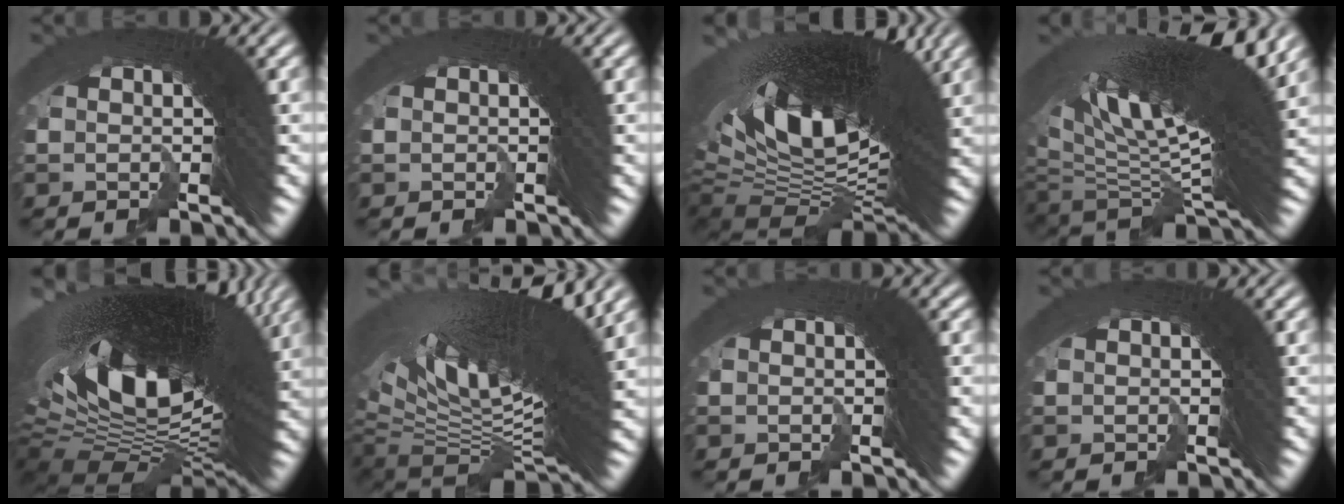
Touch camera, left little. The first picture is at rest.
{"total": 0.0}
{"total": 20.5, "force": [0.6, 8.7, 18.5], "torque": [-0.300, -0.044, 0.038]}
{"total": 17.8, "force": [5.4, 5.4, 16.1], "torque": [-0.247, 0.018, 0.097]}
{"total": 25.1, "force": [1.4, 10.1, 23.0], "torque": [-0.365, -0.042, 0.048]}
{"total": 18.9, "force": [2.7, 7.2, 17.3], "torque": [-0.282, -0.005, 0.064]}
{"total": 0.5, "force": [-0.1, 0.5, 0.0], "torque": [0.007, 0.002, -0.005]}
{"total": 0.0}